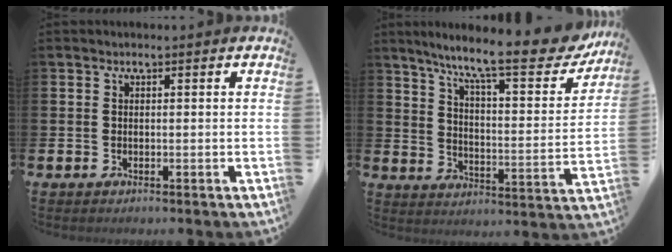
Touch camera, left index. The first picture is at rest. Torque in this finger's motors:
{"motor_torque": [0.66, -1.34, 1.05, 0.21]}